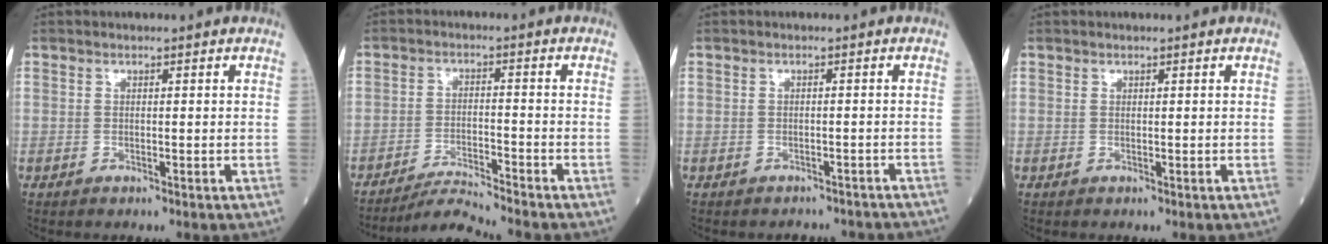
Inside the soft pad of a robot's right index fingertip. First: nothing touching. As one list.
[{"total": 5.4, "force": [-5.1, -1.8, 0.4], "torque": [-0.013, -0.014, -0.092]}, {"total": 4.4, "force": [-4.1, 1.5, 0.1], "torque": [0.005, 0.003, -0.045]}, {"total": 0.0}]